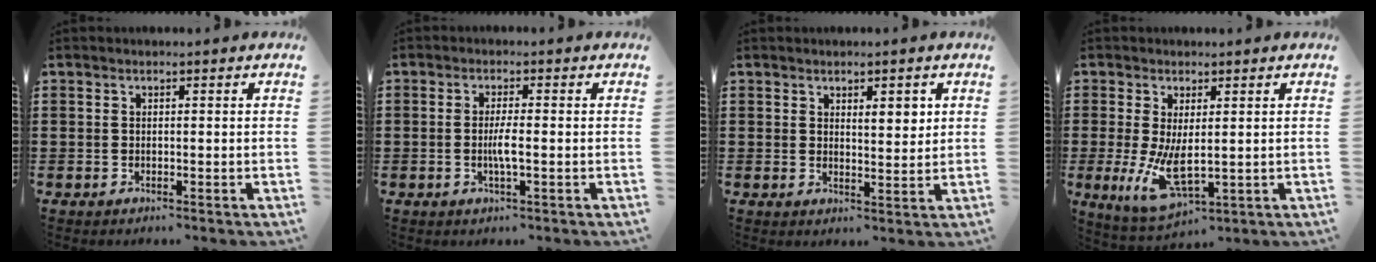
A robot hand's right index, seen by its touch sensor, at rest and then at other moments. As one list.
[{"total": 3.0, "force": [-0.8, 0.1, 2.9], "torque": [-0.067, -0.013, -0.018]}, {"total": 3.1, "force": [1.7, 1.3, 2.3], "torque": [-0.031, 0.001, 0.026]}, {"total": 8.1, "force": [-0.1, 3.3, 7.4], "torque": [-0.150, -0.030, -0.001]}]